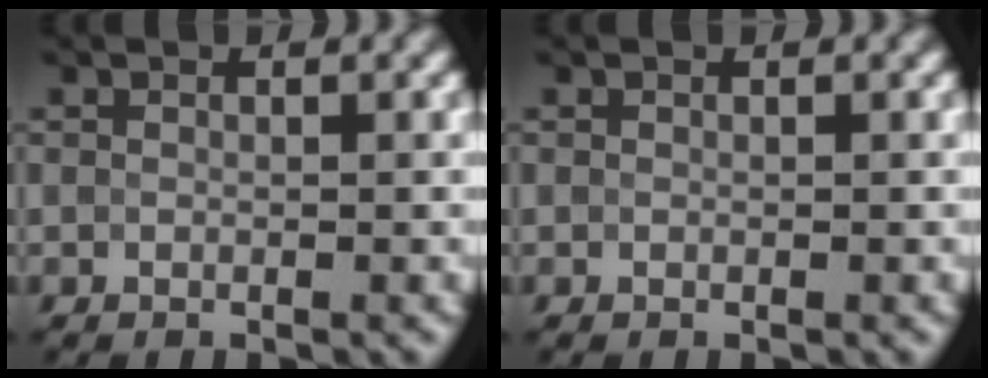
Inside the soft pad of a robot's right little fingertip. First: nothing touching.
{"total": 0.0}